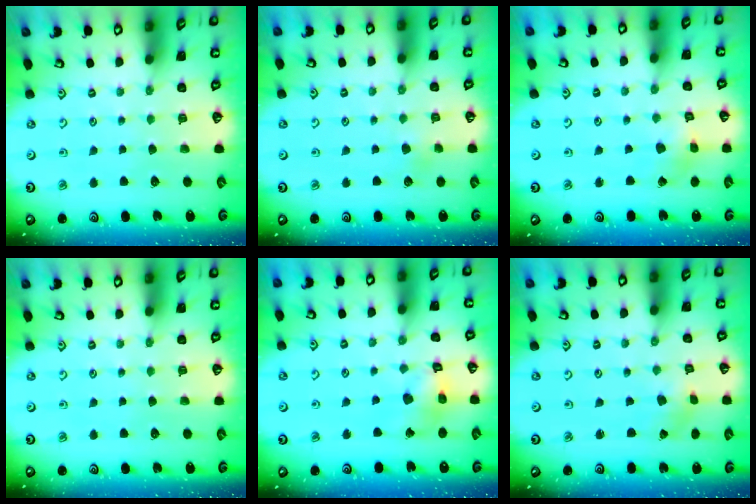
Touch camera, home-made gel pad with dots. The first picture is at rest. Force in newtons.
{"total": 2.3, "press": 2.3, "slide": 0.2}
{"total": 2.5, "press": 2.5, "slide": 0.2}
{"total": 0.0}
{"total": 10.1, "press": 10.0, "slide": 1.2}
{"total": 0.0}